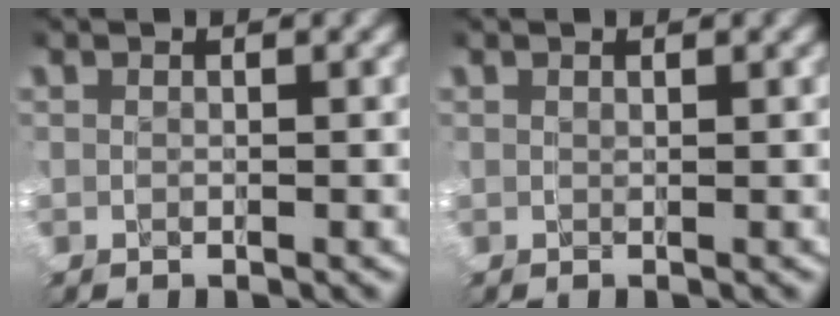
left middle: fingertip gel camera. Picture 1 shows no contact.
{"total": 0.0}